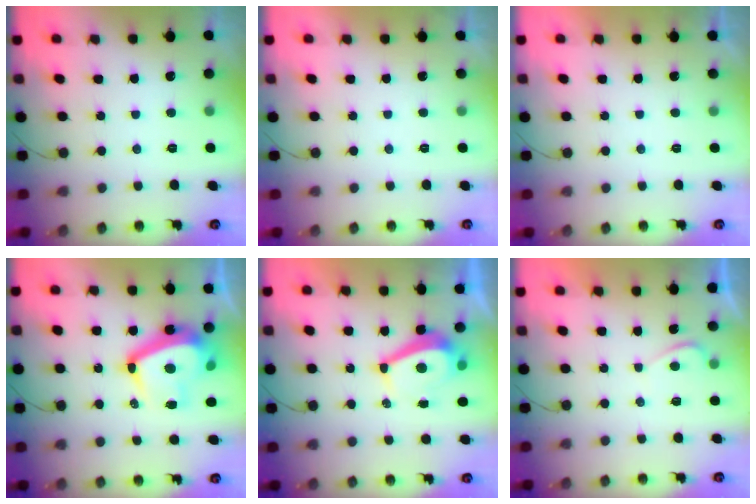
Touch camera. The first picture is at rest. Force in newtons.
{"total": 2.3, "press": 2.3, "slide": 0.3}
{"total": 2.2, "press": 2.2, "slide": 0.4}
{"total": 14.5, "press": 14.3, "slide": 2.1}
{"total": 5.6, "press": 5.6, "slide": 0.2}
{"total": 0.7, "press": 0.6, "slide": 0.4}